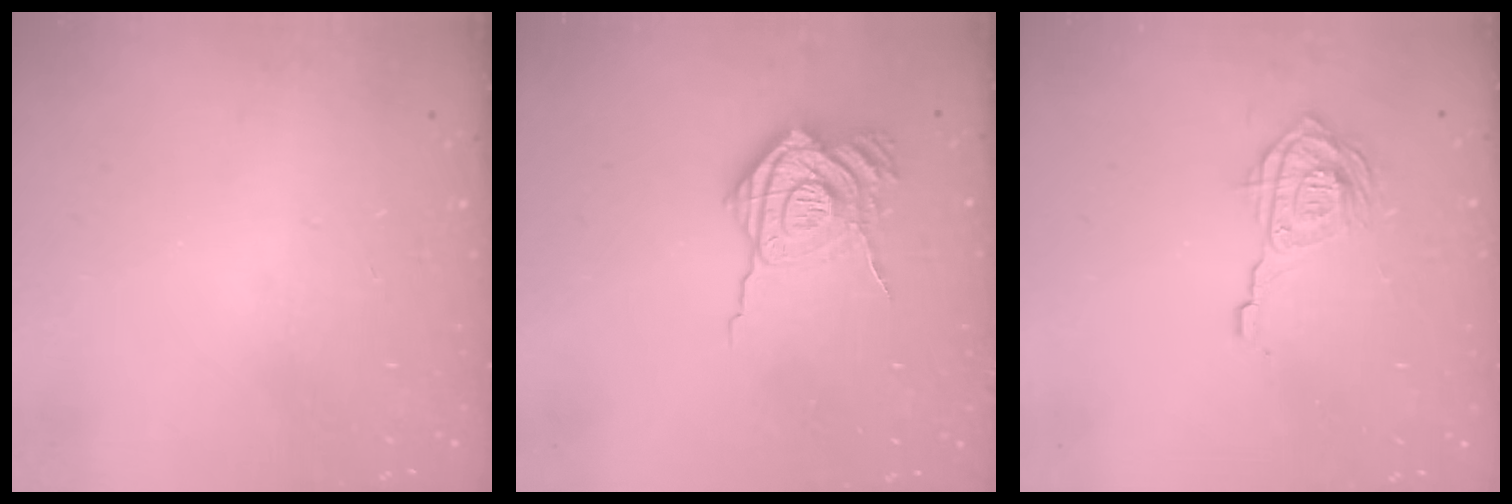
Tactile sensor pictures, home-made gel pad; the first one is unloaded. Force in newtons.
{"total": 15.9, "press": 15.9, "slide": 1.5}
{"total": 11.2, "press": 11.1, "slide": 0.9}